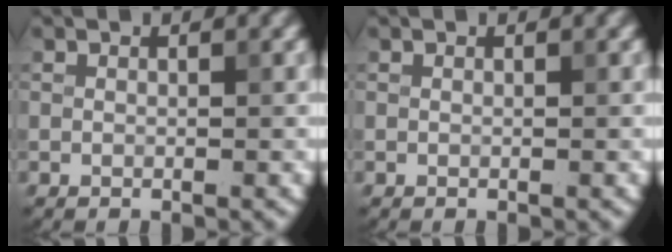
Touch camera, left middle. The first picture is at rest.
{"total": 0.0}